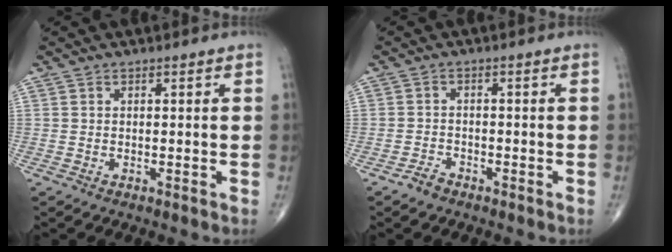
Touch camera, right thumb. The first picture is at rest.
{"total": 2.1, "force": [-1.7, 1.1, 0.6], "torque": [-0.014, 0.006, -0.032]}